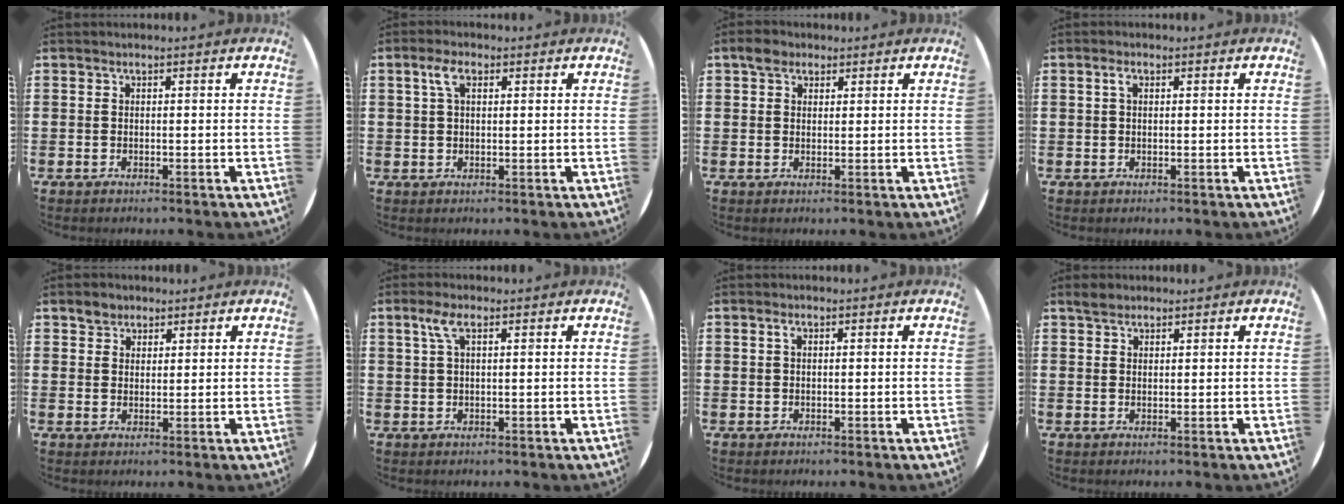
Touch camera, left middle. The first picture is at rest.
{"total": 3.2, "force": [1.6, 1.4, 2.4], "torque": [-0.053, 0.010, 0.027]}
{"total": 2.3, "force": [1.7, 1.4, 0.7], "torque": [-0.009, 0.005, 0.030]}
{"total": 1.4, "force": [0.5, 0.8, 1.1], "torque": [-0.025, 0.006, 0.009]}
{"total": 2.5, "force": [2.0, 1.4, 0.1], "torque": [0.001, 0.002, 0.040]}
{"total": 3.1, "force": [1.5, 0.9, 2.5], "torque": [-0.055, 0.010, 0.024]}
{"total": 0.9, "force": [0.4, 0.4, 0.7], "torque": [-0.015, 0.003, 0.007]}
{"total": 1.7, "force": [1.5, 0.7, 0.3], "torque": [-0.001, 0.001, 0.028]}